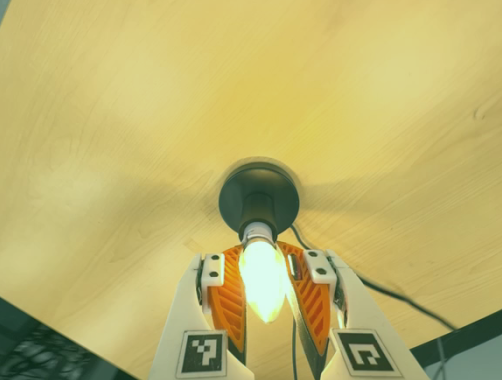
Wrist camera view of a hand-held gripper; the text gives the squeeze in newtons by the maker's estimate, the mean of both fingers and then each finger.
{"total": 22.6, "left": 20.4, "right": 24.8}